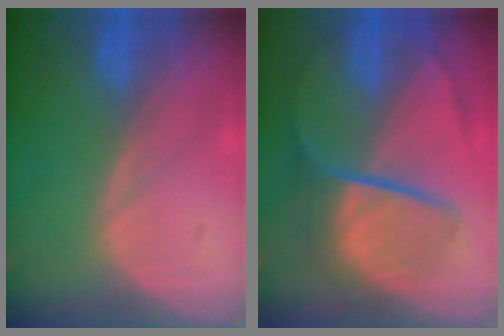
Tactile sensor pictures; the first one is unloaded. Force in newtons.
{"total": 8.9, "press": 7.6, "slide": 4.5}